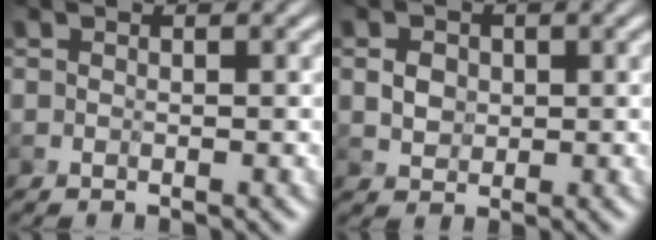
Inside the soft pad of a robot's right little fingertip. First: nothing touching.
{"total": 2.1, "force": [0.1, 1.8, 1.2], "torque": [-0.024, -0.002, 0.003]}